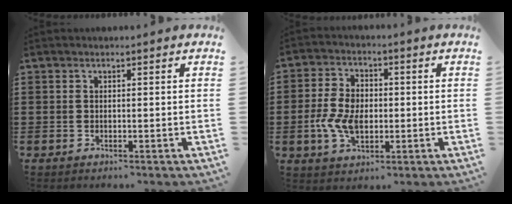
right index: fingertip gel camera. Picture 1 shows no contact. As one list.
[{"total": 7.0, "force": [-1.1, 4.7, 5.0], "torque": [-0.121, 0.005, -0.025]}]